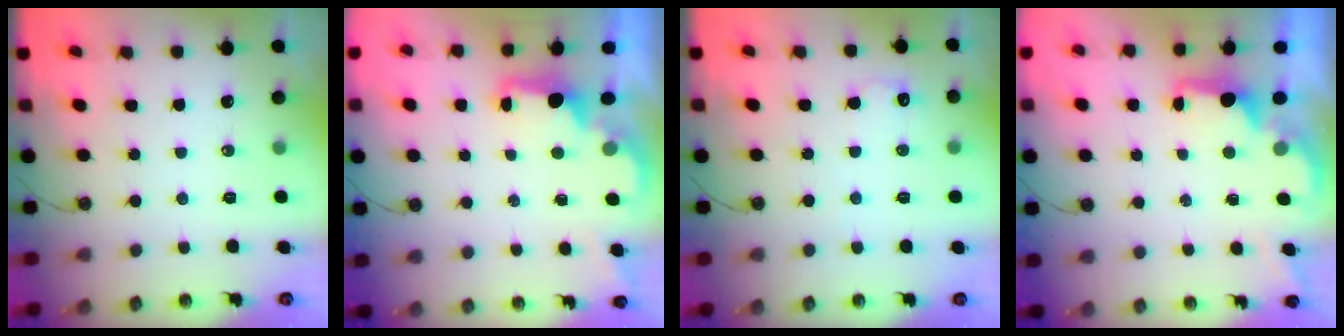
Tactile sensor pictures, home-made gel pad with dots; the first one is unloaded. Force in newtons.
{"total": 2.3, "press": 2.2, "slide": 0.7}
{"total": 6.3, "press": 6.3, "slide": 0.5}
{"total": 1.8, "press": 1.6, "slide": 0.7}